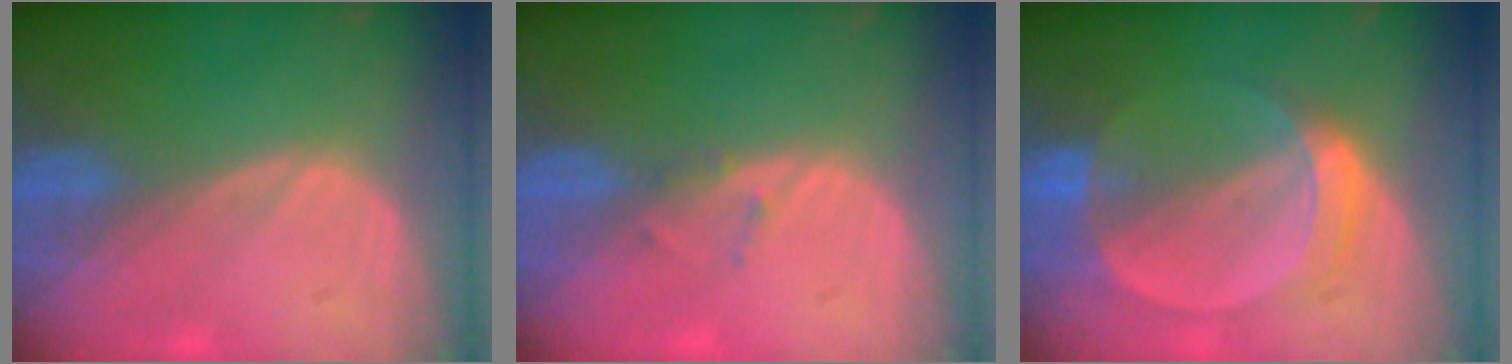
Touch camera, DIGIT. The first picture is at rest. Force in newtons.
{"total": 1.1, "press": 0.8, "slide": 0.7}
{"total": 5.8, "press": 5.3, "slide": 2.3}